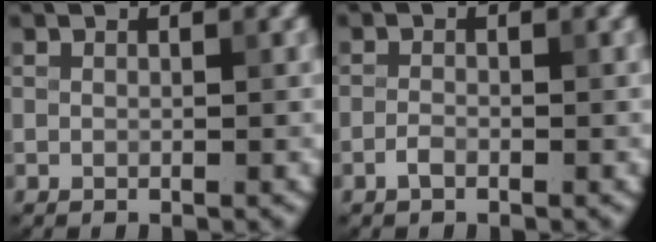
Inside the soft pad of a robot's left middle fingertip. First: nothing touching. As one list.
[{"total": 1.0, "force": [-0.7, 0.4, 0.6], "torque": [-0.014, 0.002, -0.016]}]